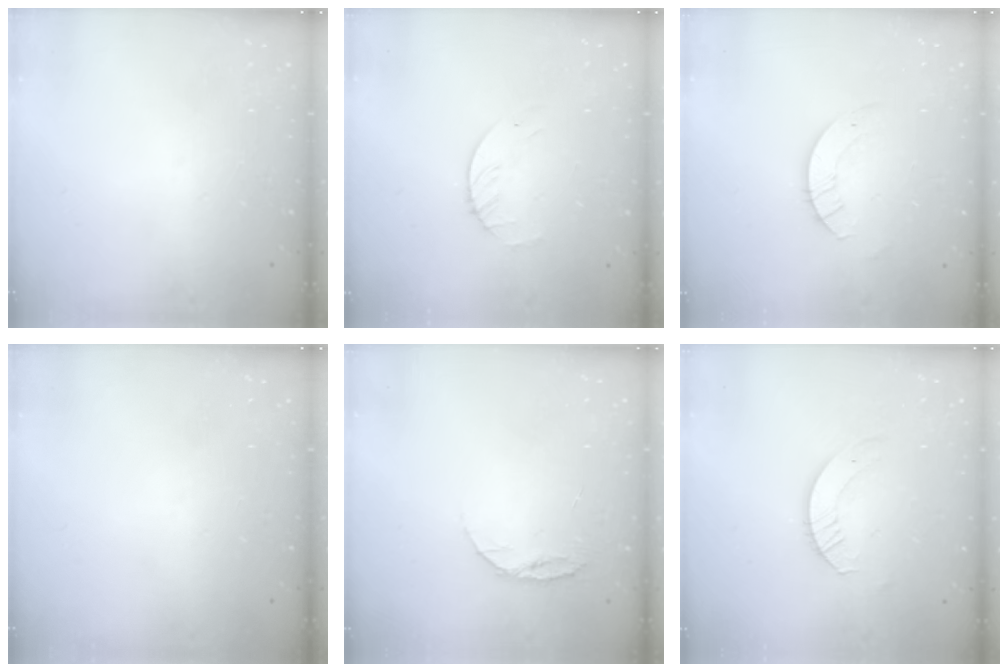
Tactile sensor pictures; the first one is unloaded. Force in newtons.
{"total": 3.1, "press": 3.1, "slide": 0.4}
{"total": 2.6, "press": 2.6, "slide": 0.2}
{"total": 0.0}
{"total": 5.4, "press": 5.3, "slide": 0.6}
{"total": 3.8, "press": 3.8, "slide": 0.4}